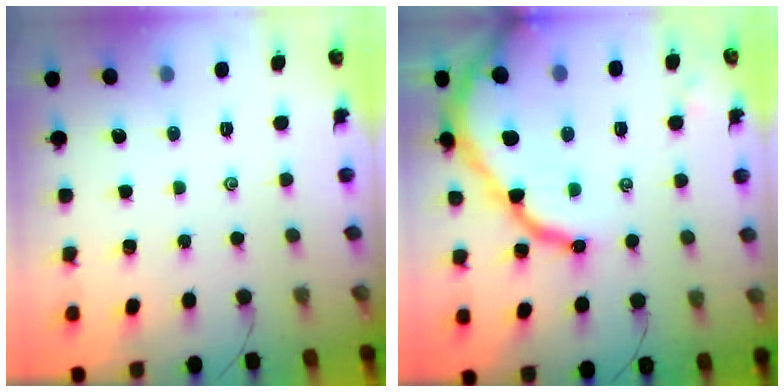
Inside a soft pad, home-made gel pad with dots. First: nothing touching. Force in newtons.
{"total": 19.6, "press": 19.6, "slide": 1.6}